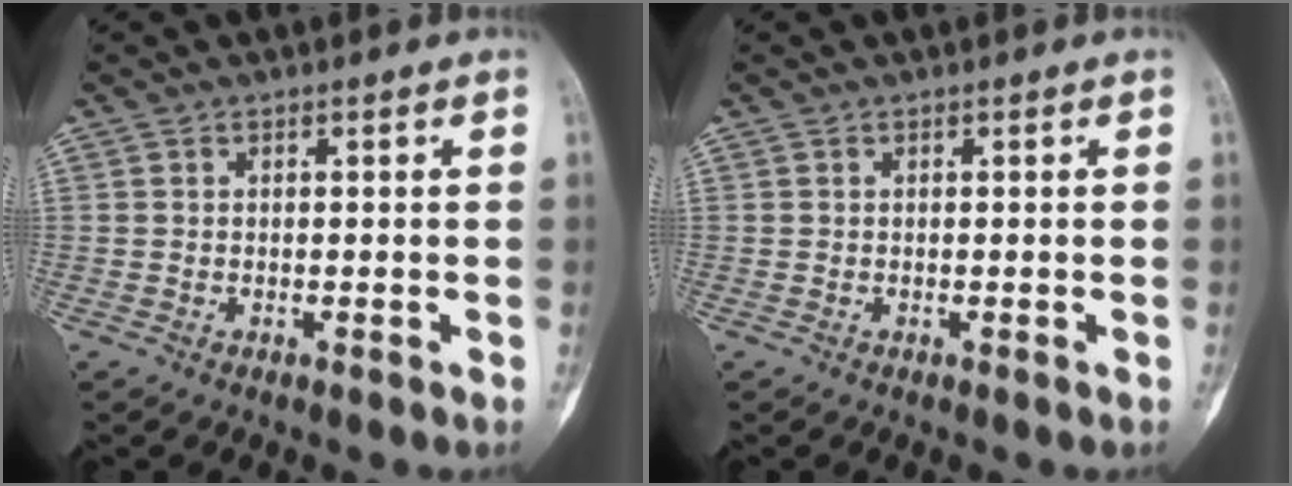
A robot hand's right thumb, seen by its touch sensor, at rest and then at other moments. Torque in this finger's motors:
{"motor_torque": [0.00, 0.00, 0.04, -0.02, 0.00]}